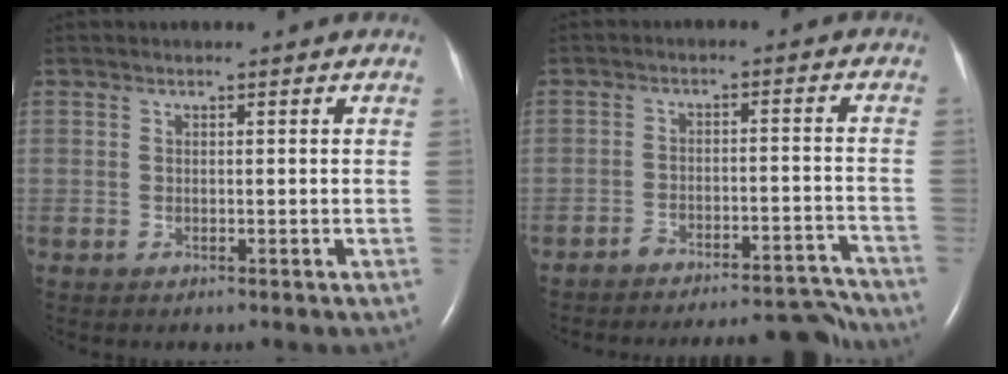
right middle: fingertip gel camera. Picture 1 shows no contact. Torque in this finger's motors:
{"motor_torque": [0.04, -0.46, 0.23, 0.05]}